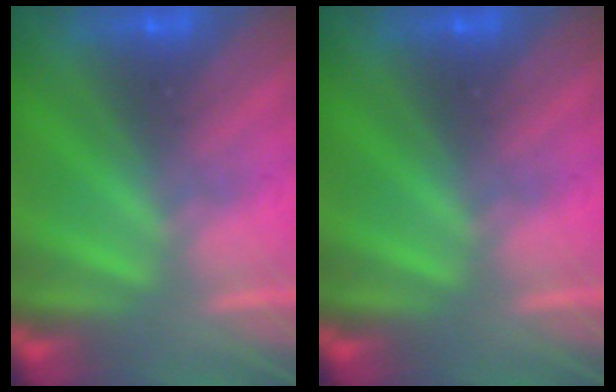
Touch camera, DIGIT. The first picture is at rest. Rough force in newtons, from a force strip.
{"total": 0.0}